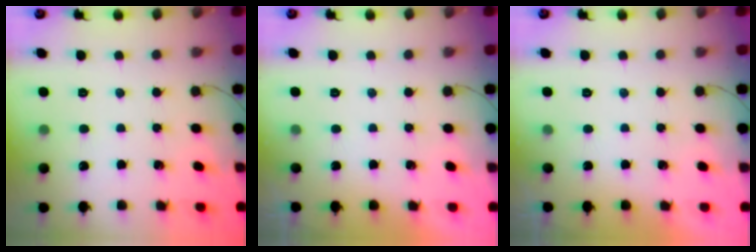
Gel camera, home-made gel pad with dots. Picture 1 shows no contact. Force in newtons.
{"total": 0.0}
{"total": 0.0}